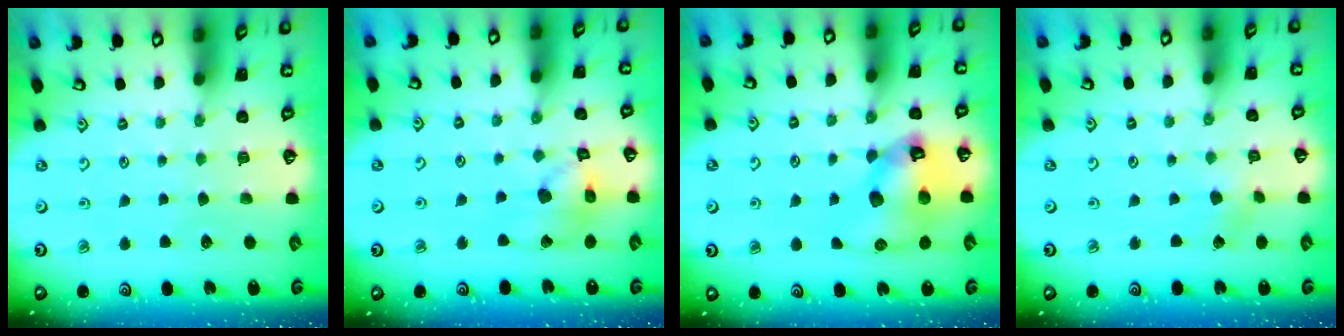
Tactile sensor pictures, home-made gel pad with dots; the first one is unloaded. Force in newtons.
{"total": 13.1, "press": 13.0, "slide": 2.0}
{"total": 12.9, "press": 12.8, "slide": 1.8}
{"total": 2.2, "press": 2.2, "slide": 0.3}